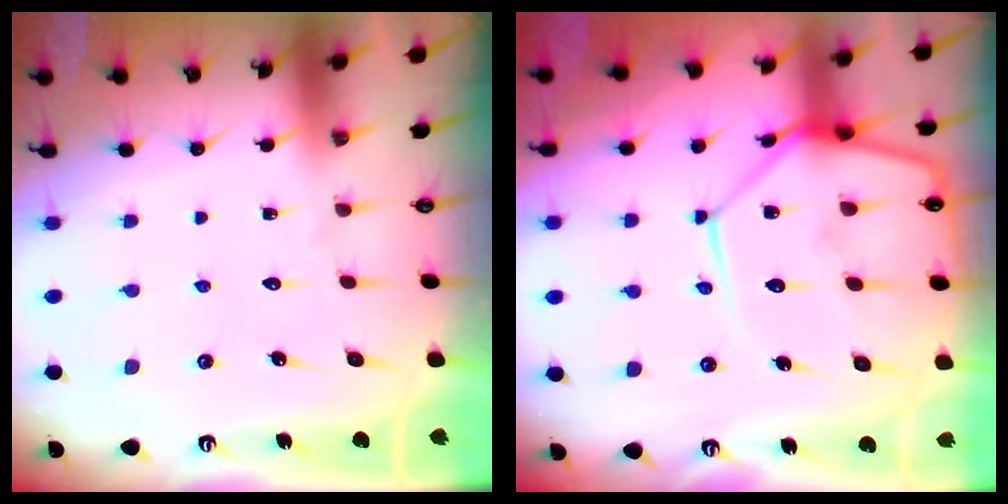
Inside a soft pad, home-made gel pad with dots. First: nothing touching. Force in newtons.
{"total": 17.5, "press": 17.4, "slide": 1.6}